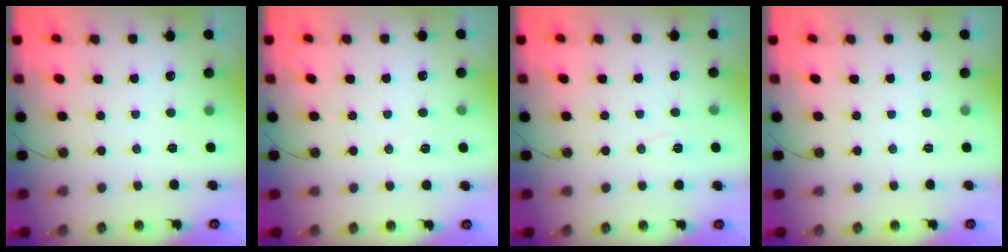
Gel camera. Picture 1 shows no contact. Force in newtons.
{"total": 6.6, "press": 4.9, "slide": 4.4}
{"total": 6.9, "press": 5.2, "slide": 4.5}
{"total": 0.0}